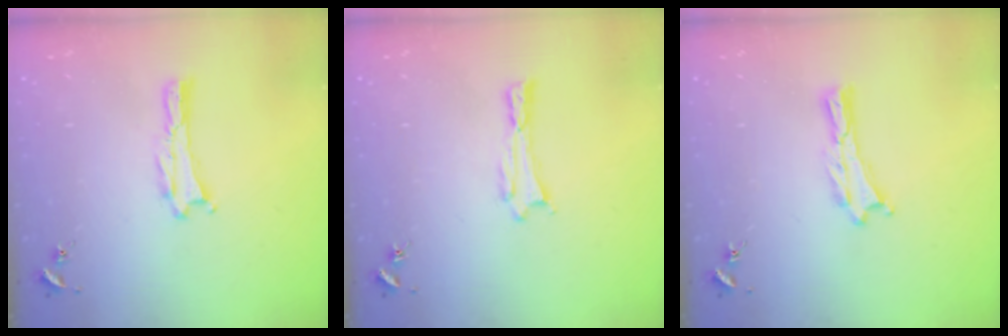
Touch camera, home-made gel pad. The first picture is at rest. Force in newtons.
{"total": 0.0}
{"total": 0.0}